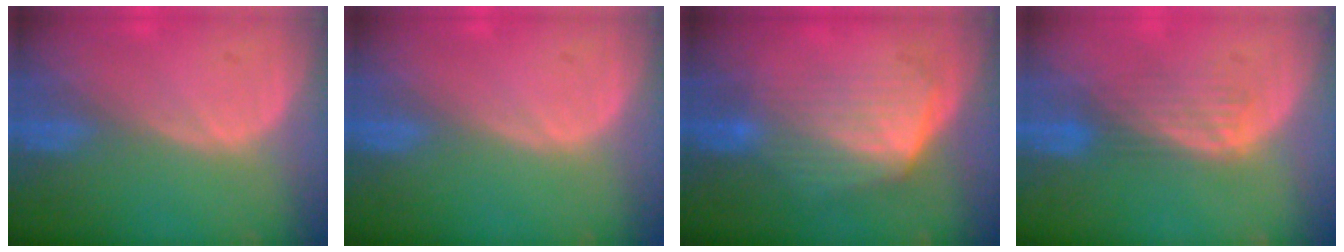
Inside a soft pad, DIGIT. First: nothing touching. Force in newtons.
{"total": 0.0}
{"total": 6.9, "press": 6.3, "slide": 2.8}
{"total": 4.5, "press": 3.9, "slide": 2.4}